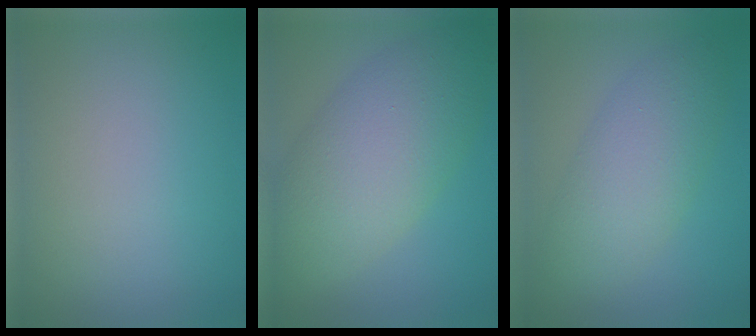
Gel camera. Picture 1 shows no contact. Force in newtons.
{"total": 9.1, "press": 9.1, "slide": 0.6}
{"total": 5.3, "press": 5.3, "slide": 0.1}